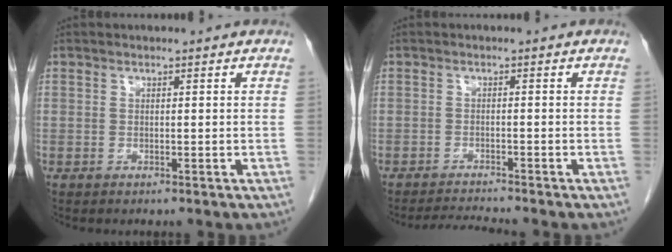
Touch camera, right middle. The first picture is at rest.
{"total": 2.9, "force": [-2.7, -1.2, 0.0], "torque": [-0.007, -0.019, -0.047]}